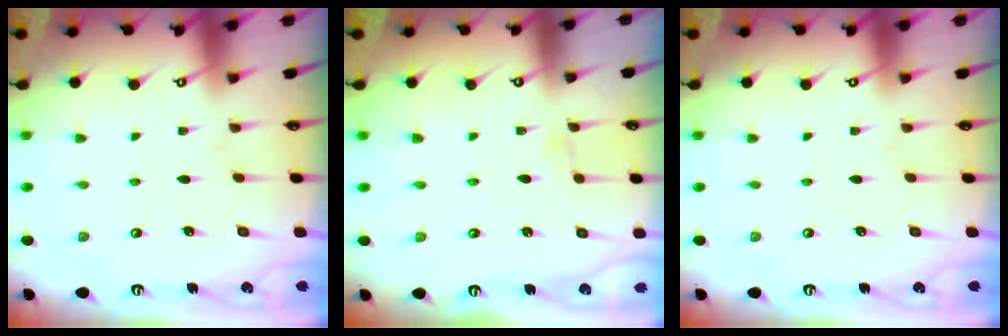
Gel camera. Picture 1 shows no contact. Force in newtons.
{"total": 2.5, "press": 2.4, "slide": 0.3}
{"total": 0.0}